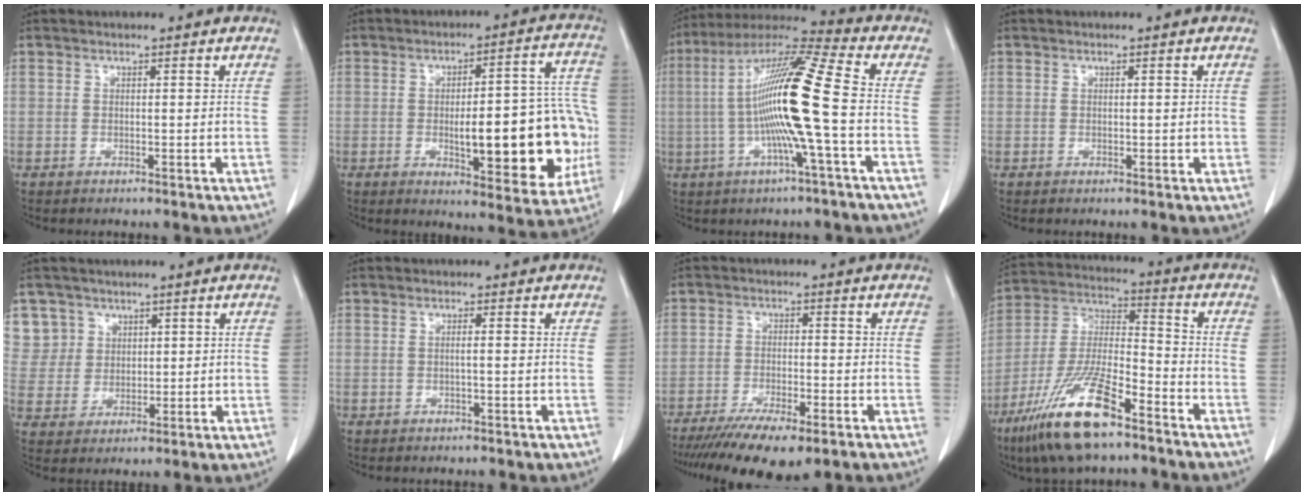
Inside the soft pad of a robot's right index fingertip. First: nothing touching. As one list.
[{"total": 18.7, "force": [-3.1, 5.4, 17.7], "torque": [-0.179, 0.029, -0.023]}, {"total": 16.4, "force": [-1.4, -0.5, 16.3], "torque": [-0.308, 0.009, -0.042]}, {"total": 1.0, "force": [0.1, 0.4, 0.9], "torque": [-0.014, -0.002, 0.005]}, {"total": 7.0, "force": [4.1, 5.7, -0.3], "torque": [0.012, 0.008, 0.090]}, {"total": 0.9, "force": [0.0, -0.1, 0.9], "torque": [-0.015, 0.002, 0.000]}, {"total": 10.7, "force": [-7.6, 2.4, 7.2], "torque": [-0.114, -0.020, -0.120]}, {"total": 16.4, "force": [-10.4, 3.4, 12.1], "torque": [-0.262, -0.022, -0.196]}]